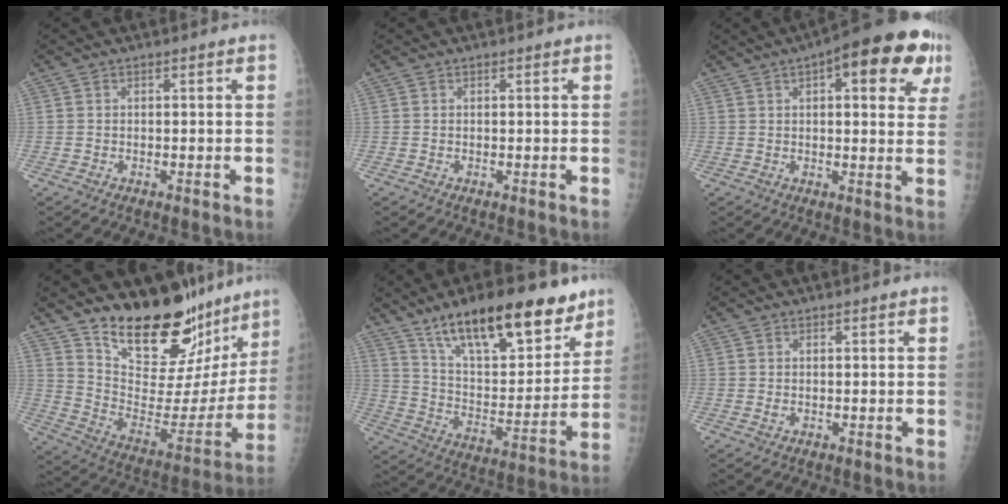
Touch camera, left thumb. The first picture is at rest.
{"total": 0.0}
{"total": 17.1, "force": [7.2, 6.4, 14.1], "torque": [-0.152, 0.002, 0.084]}
{"total": 25.3, "force": [20.2, 10.5, 11.0], "torque": [-0.124, -0.128, 0.308]}
{"total": 23.8, "force": [16.0, 8.7, 15.3], "torque": [-0.198, -0.059, 0.267]}
{"total": 0.8, "force": [0.3, 0.5, 0.5], "torque": [-0.004, -0.002, 0.006]}